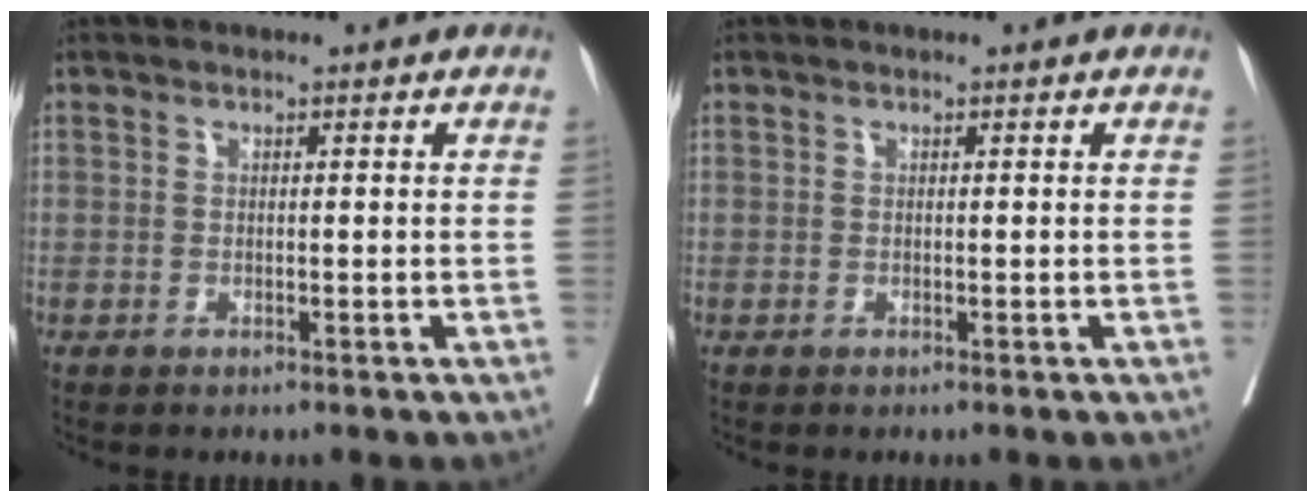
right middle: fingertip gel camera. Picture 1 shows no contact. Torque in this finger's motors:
{"motor_torque": [-0.16, -0.05, -0.02, 0.00]}